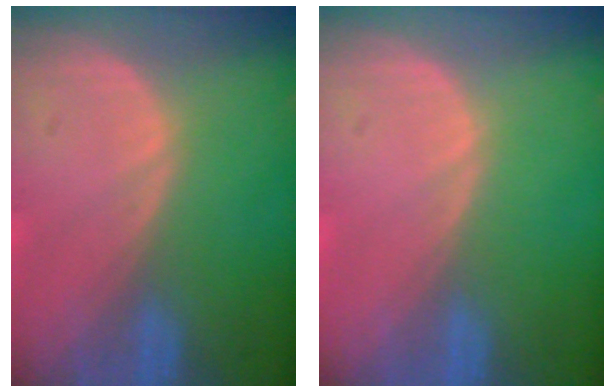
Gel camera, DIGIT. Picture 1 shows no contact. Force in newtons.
{"total": 0.0}